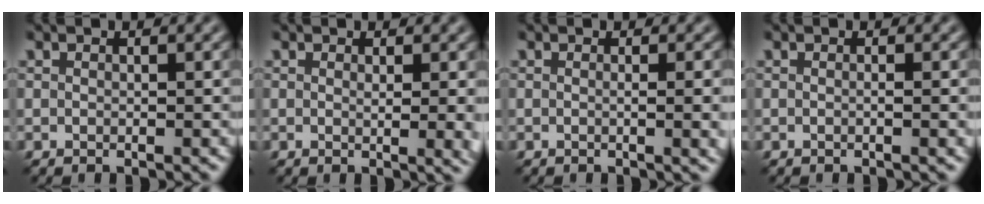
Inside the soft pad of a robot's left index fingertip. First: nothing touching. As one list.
[{"total": 2.4, "force": [0.3, 0.7, 2.3], "torque": [-0.021, -0.004, 0.003]}, {"total": 3.3, "force": [-0.1, 1.3, 3.1], "torque": [-0.022, 0.003, -0.004]}, {"total": 1.2, "force": [-0.1, 0.3, 1.2], "torque": [-0.014, -0.001, -0.005]}]